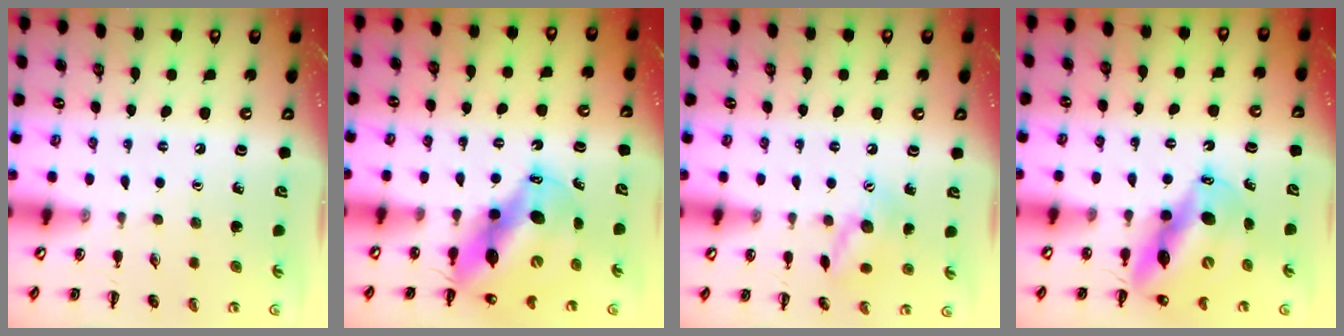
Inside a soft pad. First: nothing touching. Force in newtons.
{"total": 12.5, "press": 12.1, "slide": 3.0}
{"total": 10.4, "press": 10.4, "slide": 0.6}
{"total": 12.9, "press": 12.5, "slide": 3.4}